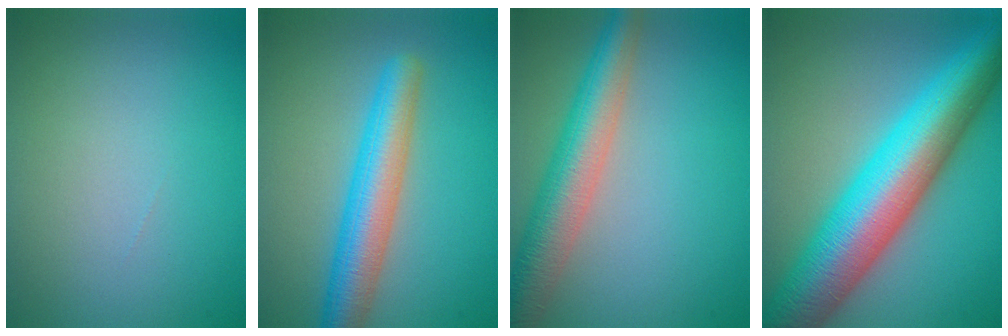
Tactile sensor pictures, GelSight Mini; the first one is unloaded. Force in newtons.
{"total": 5.8, "press": 5.8, "slide": 0.2}
{"total": 6.6, "press": 6.6, "slide": 0.3}
{"total": 12.8, "press": 12.8, "slide": 0.2}